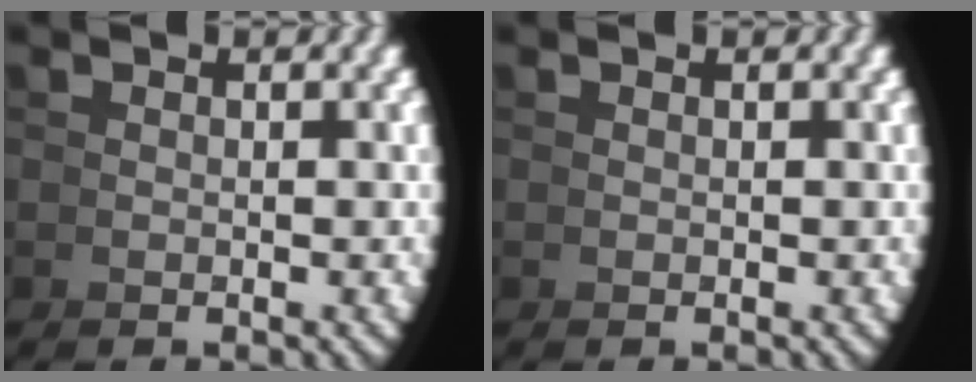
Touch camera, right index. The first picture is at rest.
{"total": 0.0}